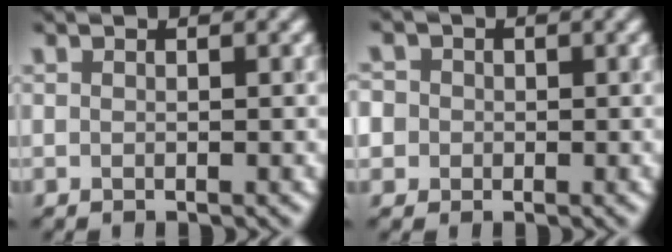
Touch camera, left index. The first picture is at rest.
{"total": 5.2, "force": [1.0, 4.7, 1.9], "torque": [-0.039, 0.038, -0.015]}